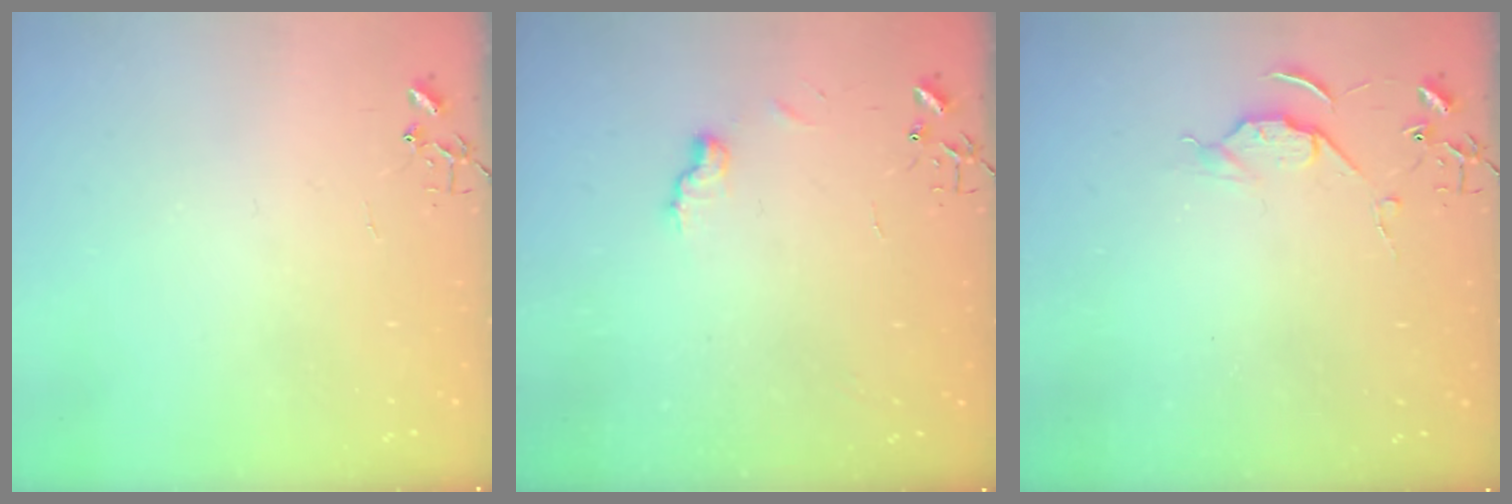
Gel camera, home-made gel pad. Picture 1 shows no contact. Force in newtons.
{"total": 6.7, "press": 6.6, "slide": 0.7}
{"total": 5.2, "press": 5.2, "slide": 0.7}